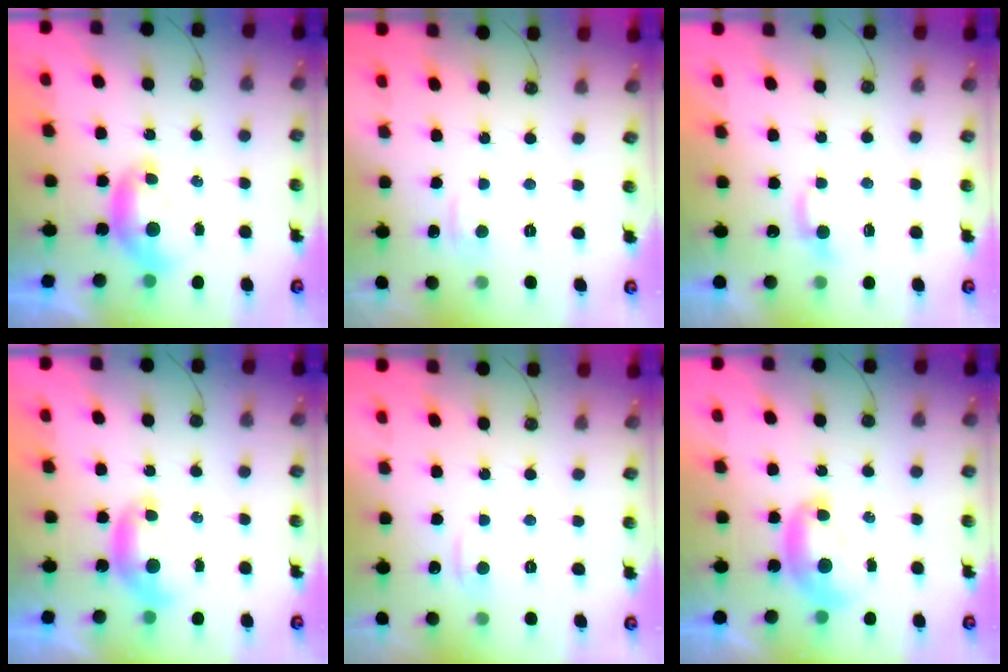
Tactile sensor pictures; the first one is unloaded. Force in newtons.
{"total": 1.0, "press": 0.7, "slide": 0.7}
{"total": 2.0, "press": 2.0, "slide": 0.5}
{"total": 0.0}
{"total": 1.7, "press": 1.6, "slide": 0.5}
{"total": 1.9, "press": 1.9, "slide": 0.2}